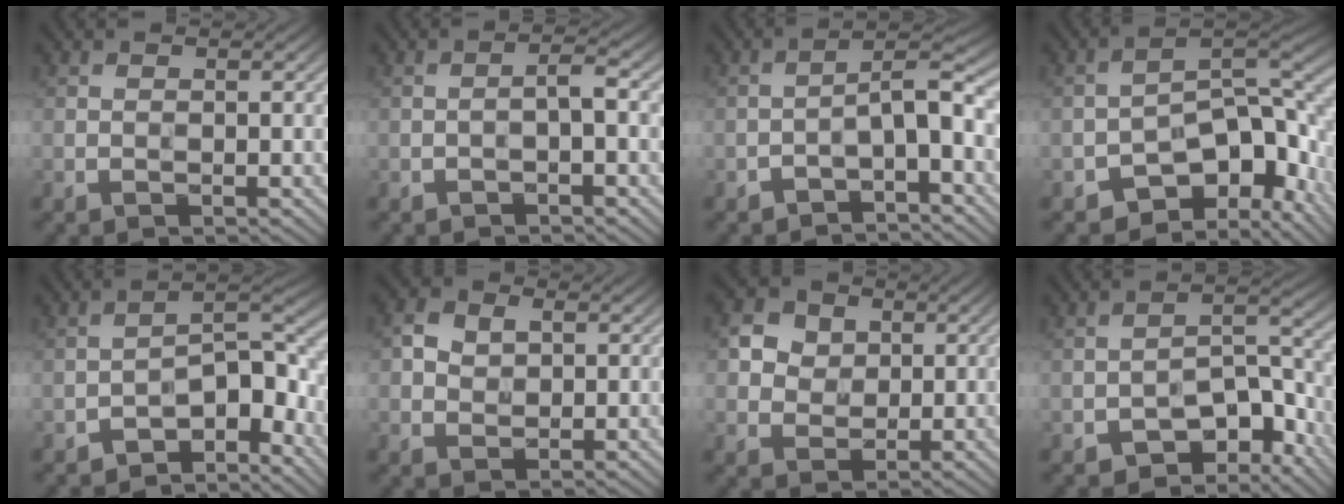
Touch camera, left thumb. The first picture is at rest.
{"total": 1.7, "force": [-0.8, 0.2, 1.5], "torque": [-0.026, 0.008, -0.019]}
{"total": 4.8, "force": [-2.3, 1.4, 3.9], "torque": [-0.061, 0.015, -0.046]}
{"total": 11.6, "force": [-5.4, 5.8, 8.5], "torque": [-0.118, -0.009, -0.090]}
{"total": 6.4, "force": [-4.7, 2.1, 3.9], "torque": [-0.045, 0.010, -0.091]}
{"total": 3.7, "force": [1.0, 2.8, 2.2], "torque": [-0.048, 0.003, 0.012]}
{"total": 4.8, "force": [1.3, 4.1, 2.1], "torque": [-0.055, 0.005, 0.016]}
{"total": 7.5, "force": [-5.1, 3.7, 4.1], "torque": [-0.048, 0.003, -0.090]}